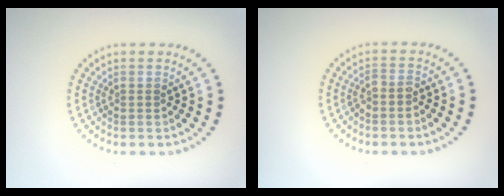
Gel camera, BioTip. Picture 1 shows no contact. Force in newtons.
{"total": 1.1, "press": 0.9, "slide": 0.6}